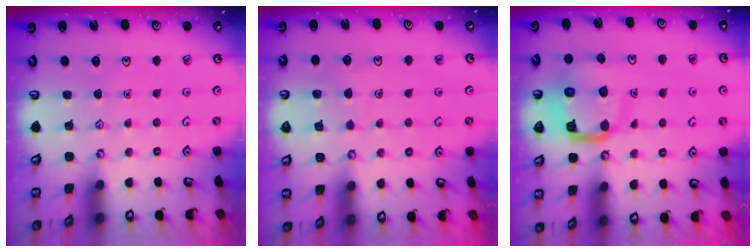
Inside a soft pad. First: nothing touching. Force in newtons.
{"total": 5.6, "press": 5.6, "slide": 0.2}
{"total": 11.0, "press": 10.9, "slide": 1.3}